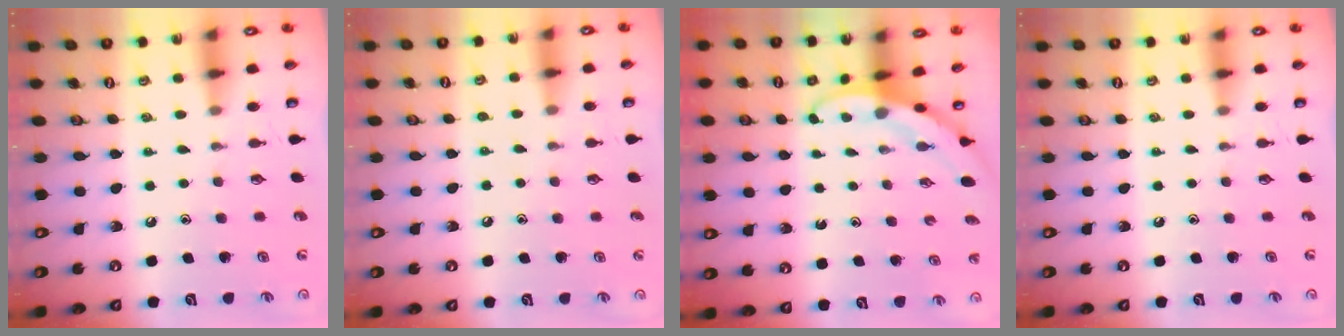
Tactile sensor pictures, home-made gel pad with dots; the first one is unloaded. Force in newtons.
{"total": 2.3, "press": 2.3, "slide": 0.3}
{"total": 2.8, "press": 2.8, "slide": 0.1}
{"total": 0.0}